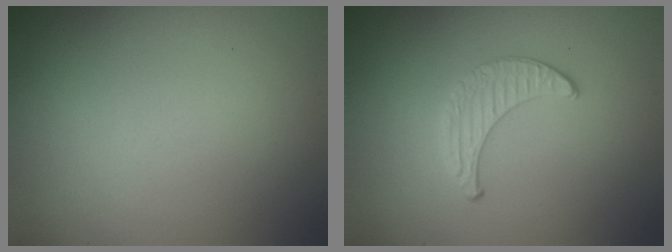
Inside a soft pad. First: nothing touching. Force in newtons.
{"total": 1.3, "press": 1.3, "slide": 0.2}